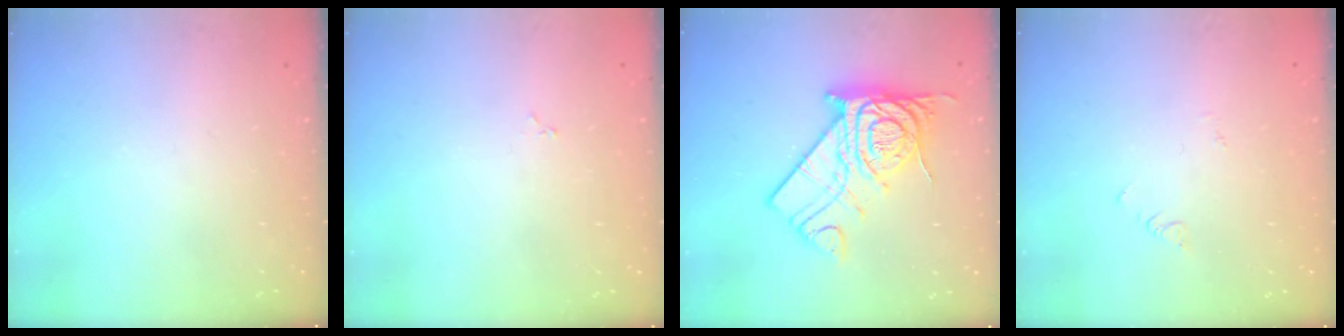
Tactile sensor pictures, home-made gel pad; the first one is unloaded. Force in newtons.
{"total": 1.9, "press": 1.9, "slide": 0.3}
{"total": 16.9, "press": 16.9, "slide": 1.2}
{"total": 1.9, "press": 1.9, "slide": 0.4}